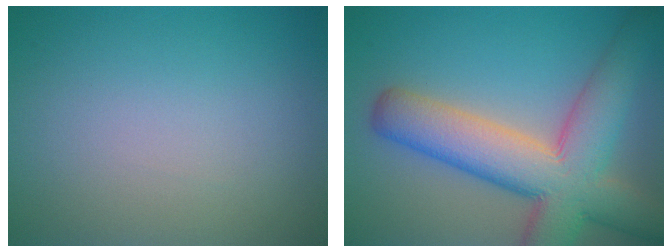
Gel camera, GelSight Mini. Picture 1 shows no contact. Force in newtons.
{"total": 10.3, "press": 10.3, "slide": 0.5}